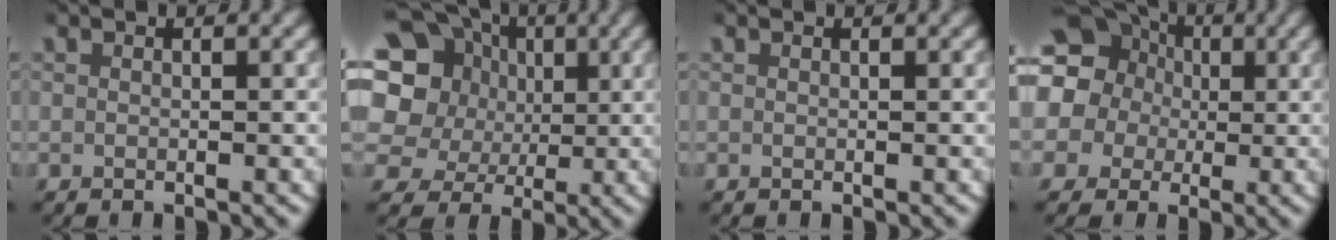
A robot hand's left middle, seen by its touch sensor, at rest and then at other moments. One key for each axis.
{"total": 16.9, "fx": 4.5, "fy": 14.0, "fz": 8.2, "tx": -0.177, "ty": 0.000, "tz": 0.057}
{"total": 0.0}
{"total": 15.5, "fx": 3.0, "fy": 13.9, "fz": 6.1, "tx": -0.157, "ty": -0.015, "tz": 0.032}